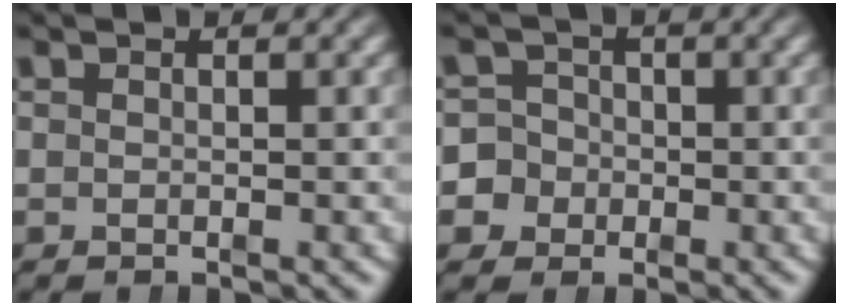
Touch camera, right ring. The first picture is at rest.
{"total": 9.0, "force": [-2.2, 8.4, 2.2], "torque": [-0.074, -0.037, -0.039]}